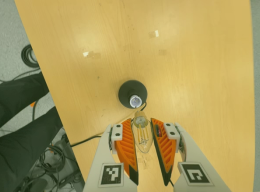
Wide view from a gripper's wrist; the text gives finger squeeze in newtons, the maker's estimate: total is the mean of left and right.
{"total": 11.9, "left": 12.3, "right": 11.4}